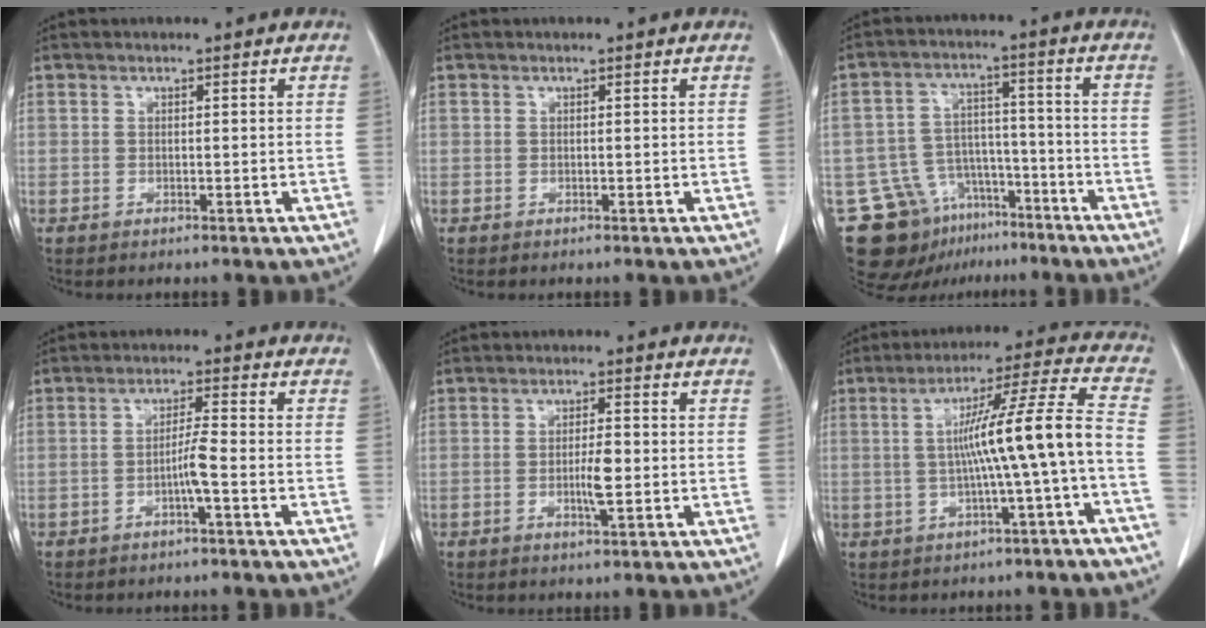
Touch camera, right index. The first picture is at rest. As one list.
[{"total": 0.0}, {"total": 13.0, "force": [-8.5, 8.9, 4.4], "torque": [-0.076, 0.043, -0.128]}, {"total": 3.3, "force": [-1.3, -0.4, 3.0], "torque": [-0.056, 0.003, -0.026]}, {"total": 3.8, "force": [-0.6, 0.5, 3.7], "torque": [-0.064, -0.002, -0.009]}, {"total": 10.0, "force": [-1.7, -0.9, 9.8], "torque": [-0.160, 0.022, -0.024]}]